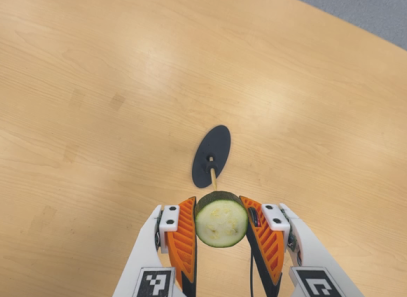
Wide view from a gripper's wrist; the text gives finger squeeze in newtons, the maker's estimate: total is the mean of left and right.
{"total": 11.9, "left": 11.1, "right": 12.7}